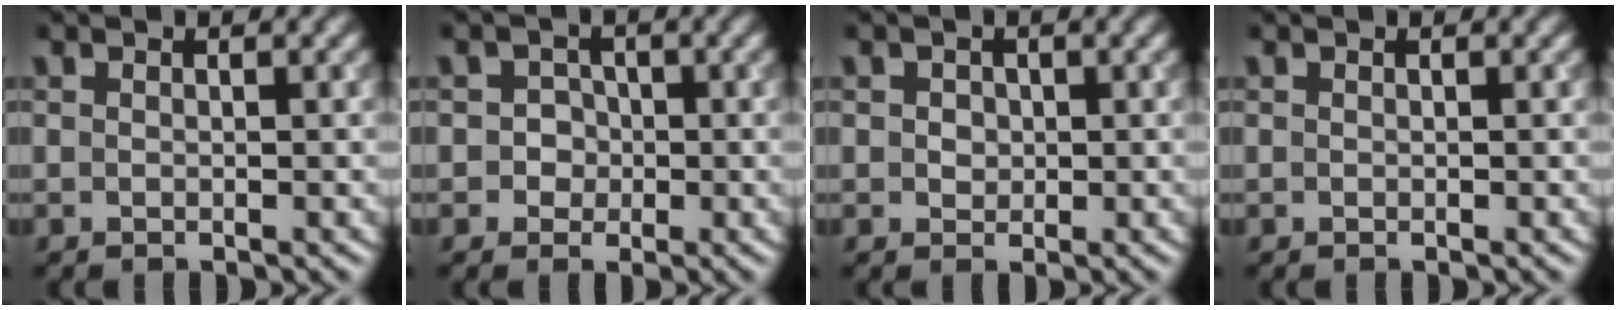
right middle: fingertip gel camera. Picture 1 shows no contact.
{"total": 2.0, "force": [0.0, 1.9, 0.5], "torque": [0.018, 0.007, -0.011]}
{"total": 1.3, "force": [0.2, 1.1, 0.5], "torque": [-0.007, 0.000, 0.003]}
{"total": 0.0}